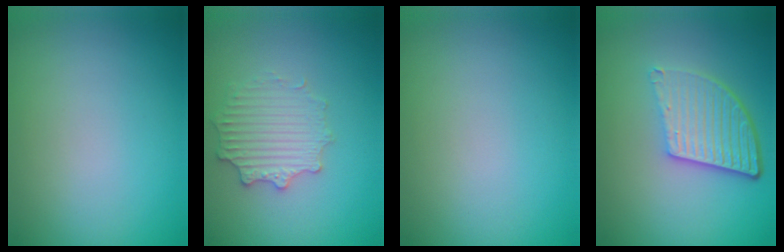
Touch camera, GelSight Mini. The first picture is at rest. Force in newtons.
{"total": 2.9, "press": 2.9, "slide": 0.2}
{"total": 0.0}
{"total": 5.6, "press": 3.9, "slide": 4.0}